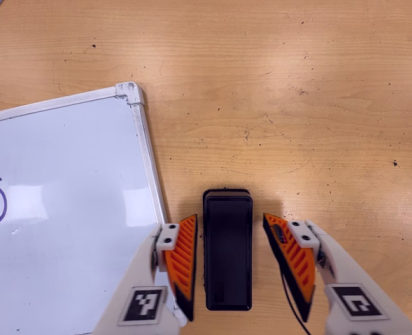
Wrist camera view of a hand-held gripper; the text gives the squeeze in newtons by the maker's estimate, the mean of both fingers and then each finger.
{"total": 0.0}